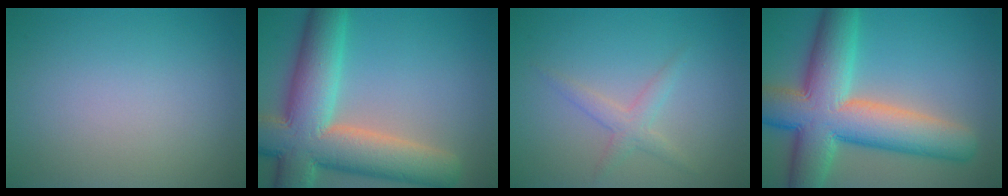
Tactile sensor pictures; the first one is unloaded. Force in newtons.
{"total": 12.2, "press": 12.1, "slide": 1.1}
{"total": 1.9, "press": 1.9, "slide": 0.1}
{"total": 12.2, "press": 12.2, "slide": 0.5}